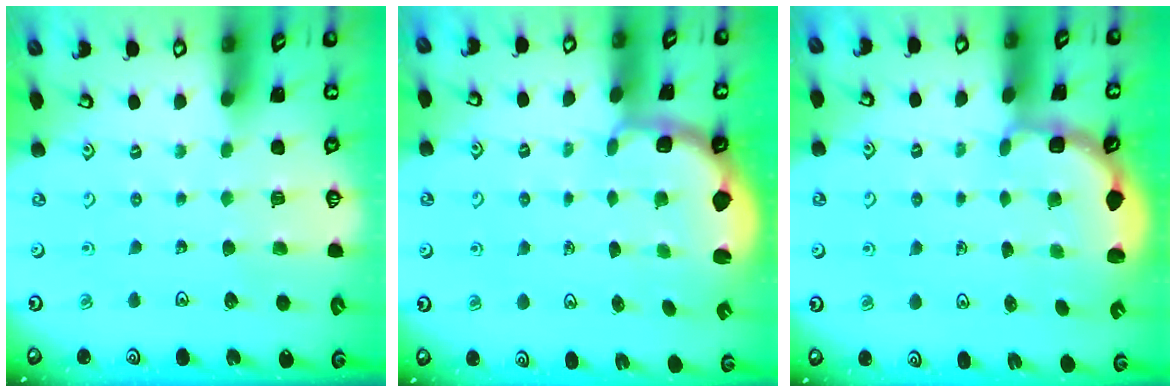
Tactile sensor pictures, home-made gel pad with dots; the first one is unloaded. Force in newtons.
{"total": 2.4, "press": 1.2, "slide": 2.1}
{"total": 2.8, "press": 2.5, "slide": 1.4}